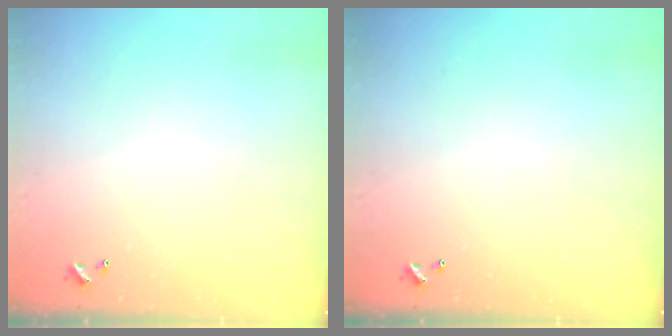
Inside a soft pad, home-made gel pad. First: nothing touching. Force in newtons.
{"total": 0.0}